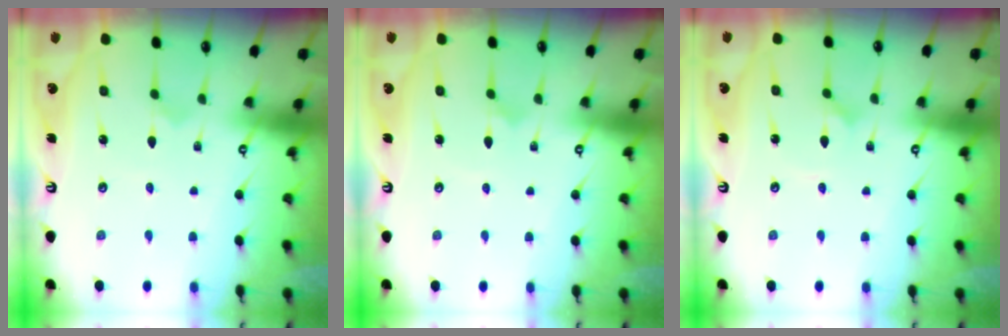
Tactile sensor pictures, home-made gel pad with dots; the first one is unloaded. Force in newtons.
{"total": 1.2, "press": 1.2, "slide": 0.0}
{"total": 1.2, "press": 1.2, "slide": 0.1}